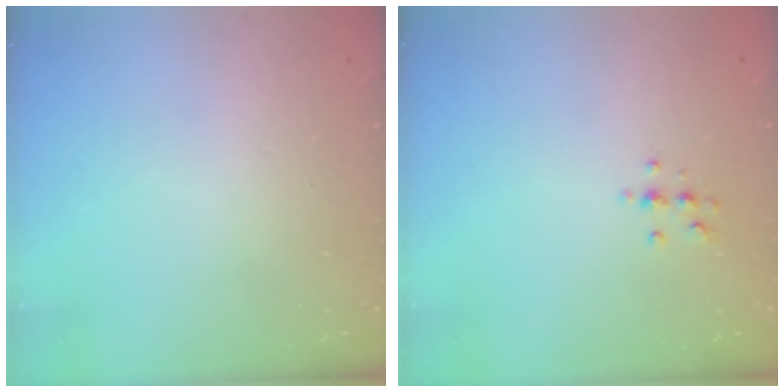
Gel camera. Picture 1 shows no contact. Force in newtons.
{"total": 4.9, "press": 4.8, "slide": 1.2}